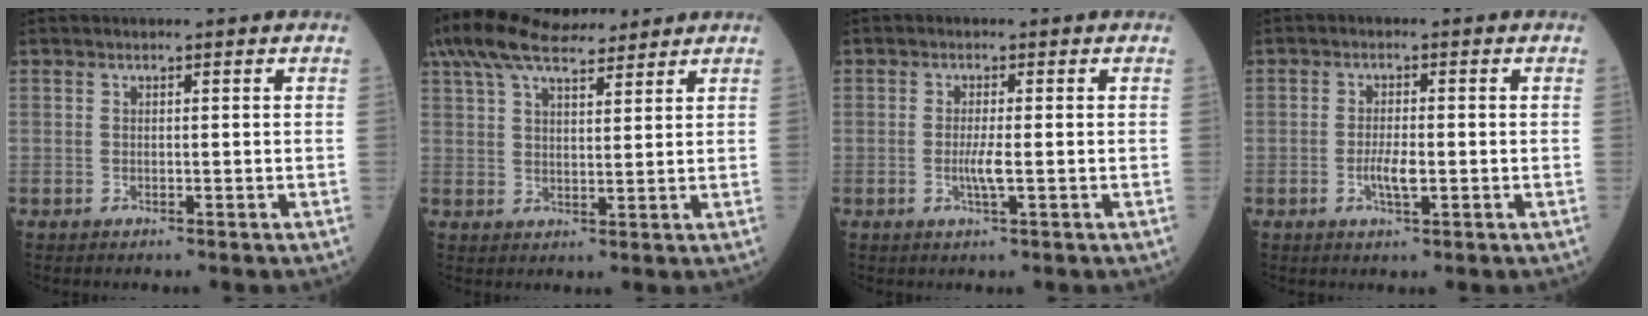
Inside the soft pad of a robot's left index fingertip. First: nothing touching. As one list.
[{"total": 13.4, "force": [11.5, 2.7, 6.2], "torque": [-0.129, 0.043, 0.201]}, {"total": 2.4, "force": [-0.4, -0.1, 2.4], "torque": [-0.051, -0.005, -0.008]}, {"total": 3.1, "force": [-0.8, 0.7, 3.0], "torque": [-0.062, -0.001, -0.013]}]